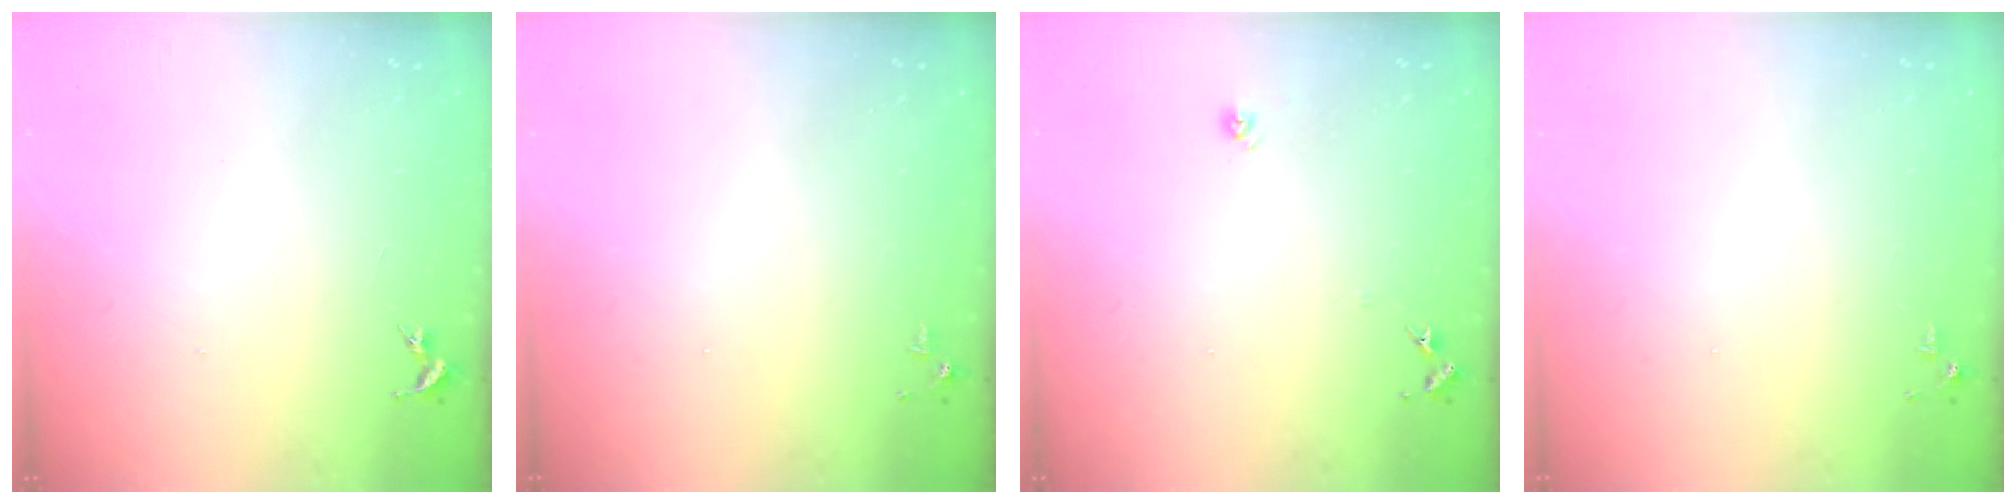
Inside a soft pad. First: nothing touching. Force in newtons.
{"total": 2.8, "press": 2.8, "slide": 0.4}
{"total": 5.9, "press": 5.9, "slide": 0.5}
{"total": 2.8, "press": 2.8, "slide": 0.4}